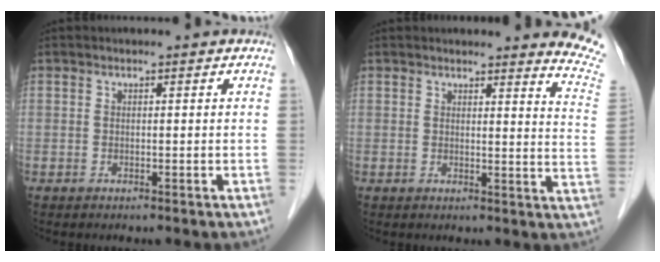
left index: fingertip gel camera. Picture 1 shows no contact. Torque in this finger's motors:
{"motor_torque": [-0.15, -0.95, 0.17, 0.03]}